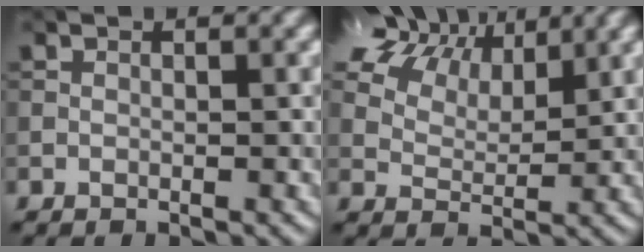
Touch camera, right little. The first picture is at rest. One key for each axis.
{"total": 9.2, "fx": 6.4, "fy": 4.4, "fz": 4.9, "tx": -0.143, "ty": 0.023, "tz": 0.122}